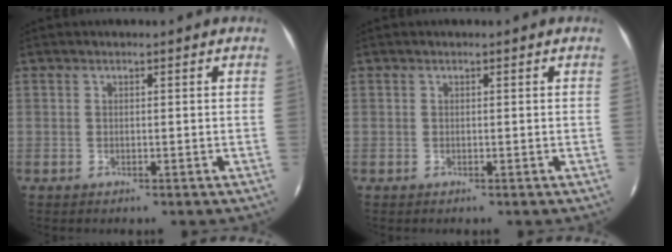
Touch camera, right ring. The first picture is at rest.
{"total": 0.0}